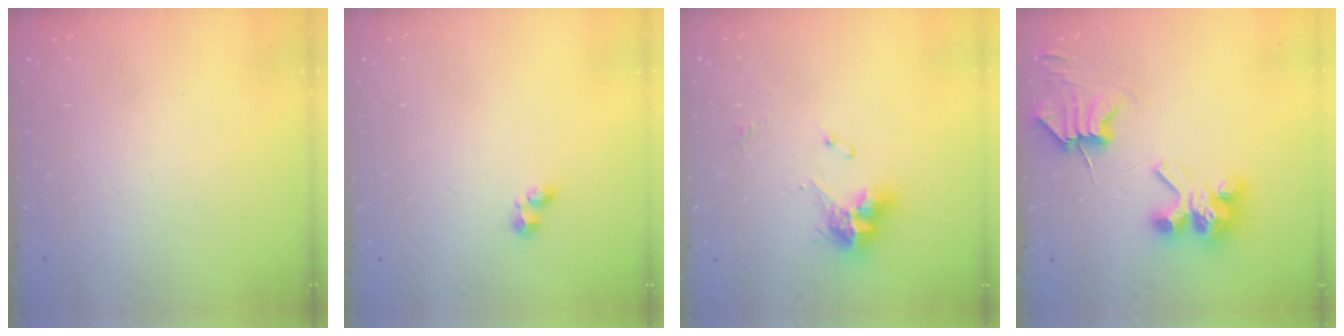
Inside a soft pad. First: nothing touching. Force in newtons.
{"total": 1.9, "press": 1.8, "slide": 0.5}
{"total": 9.9, "press": 9.8, "slide": 1.1}
{"total": 6.3, "press": 6.3, "slide": 0.8}